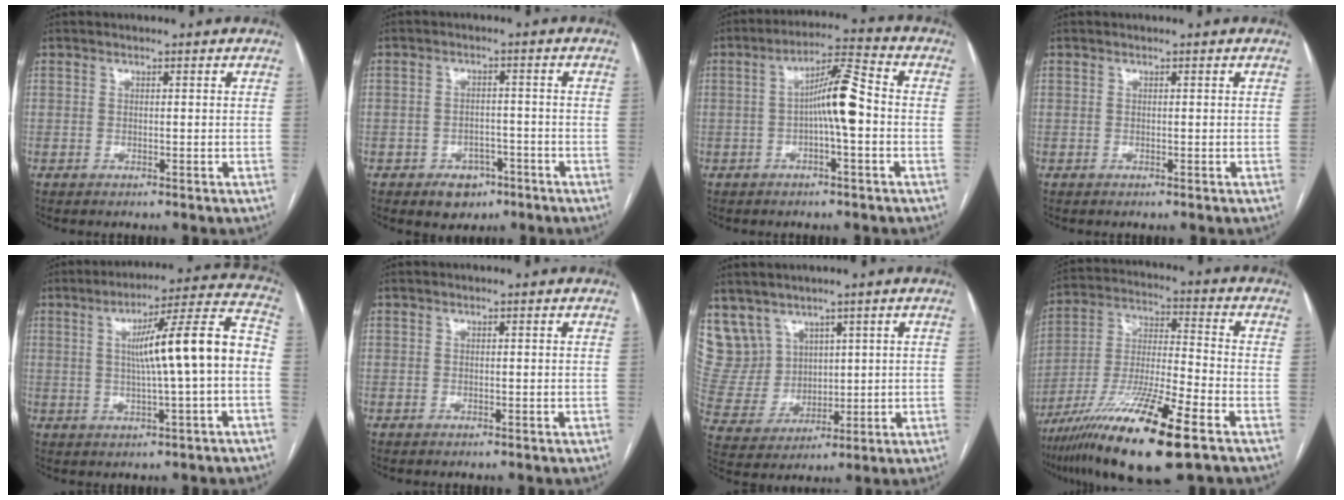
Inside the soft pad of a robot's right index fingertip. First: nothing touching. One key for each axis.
{"total": 4.6, "fx": -2.7, "fy": 3.4, "fz": 1.6, "tx": -0.016, "ty": 0.008, "tz": -0.030}
{"total": 8.0, "fx": -0.8, "fy": 0.8, "fz": 7.9, "tx": -0.141, "ty": 0.021, "tz": -0.018}
{"total": 0.0}
{"total": 13.4, "fx": 0.0, "fy": 0.2, "fz": 13.4, "tx": -0.197, "ty": 0.026, "tz": -0.002}
{"total": 0.0}
{"total": 9.6, "fx": 6.0, "fy": 7.4, "fz": 1.0, "tx": -0.040, "ty": 0.039, "tz": 0.142}
{"total": 19.3, "fx": -11.2, "fy": 1.9, "fz": 15.6, "tx": -0.295, "ty": -0.042, "tz": -0.199}